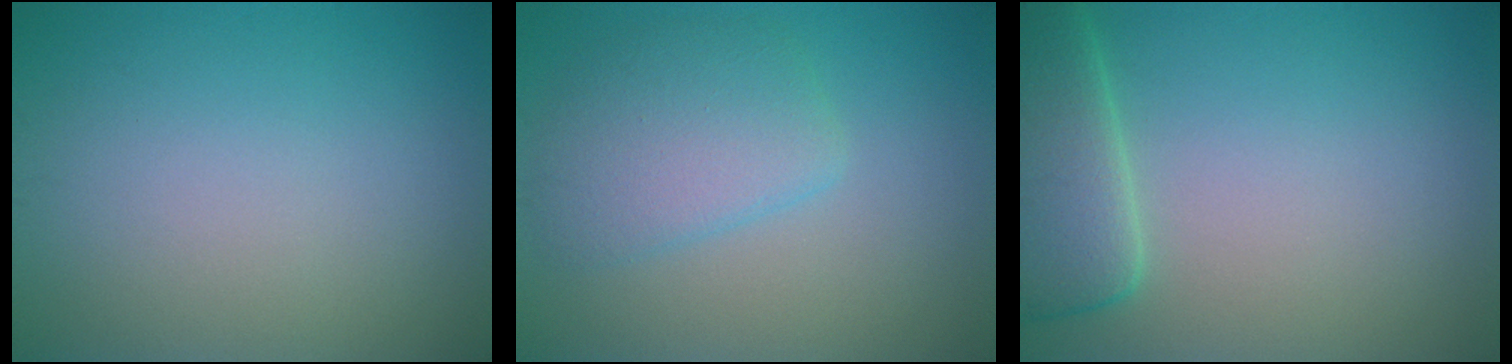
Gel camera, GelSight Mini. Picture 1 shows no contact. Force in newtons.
{"total": 3.9, "press": 3.9, "slide": 0.4}
{"total": 5.6, "press": 5.6, "slide": 0.5}